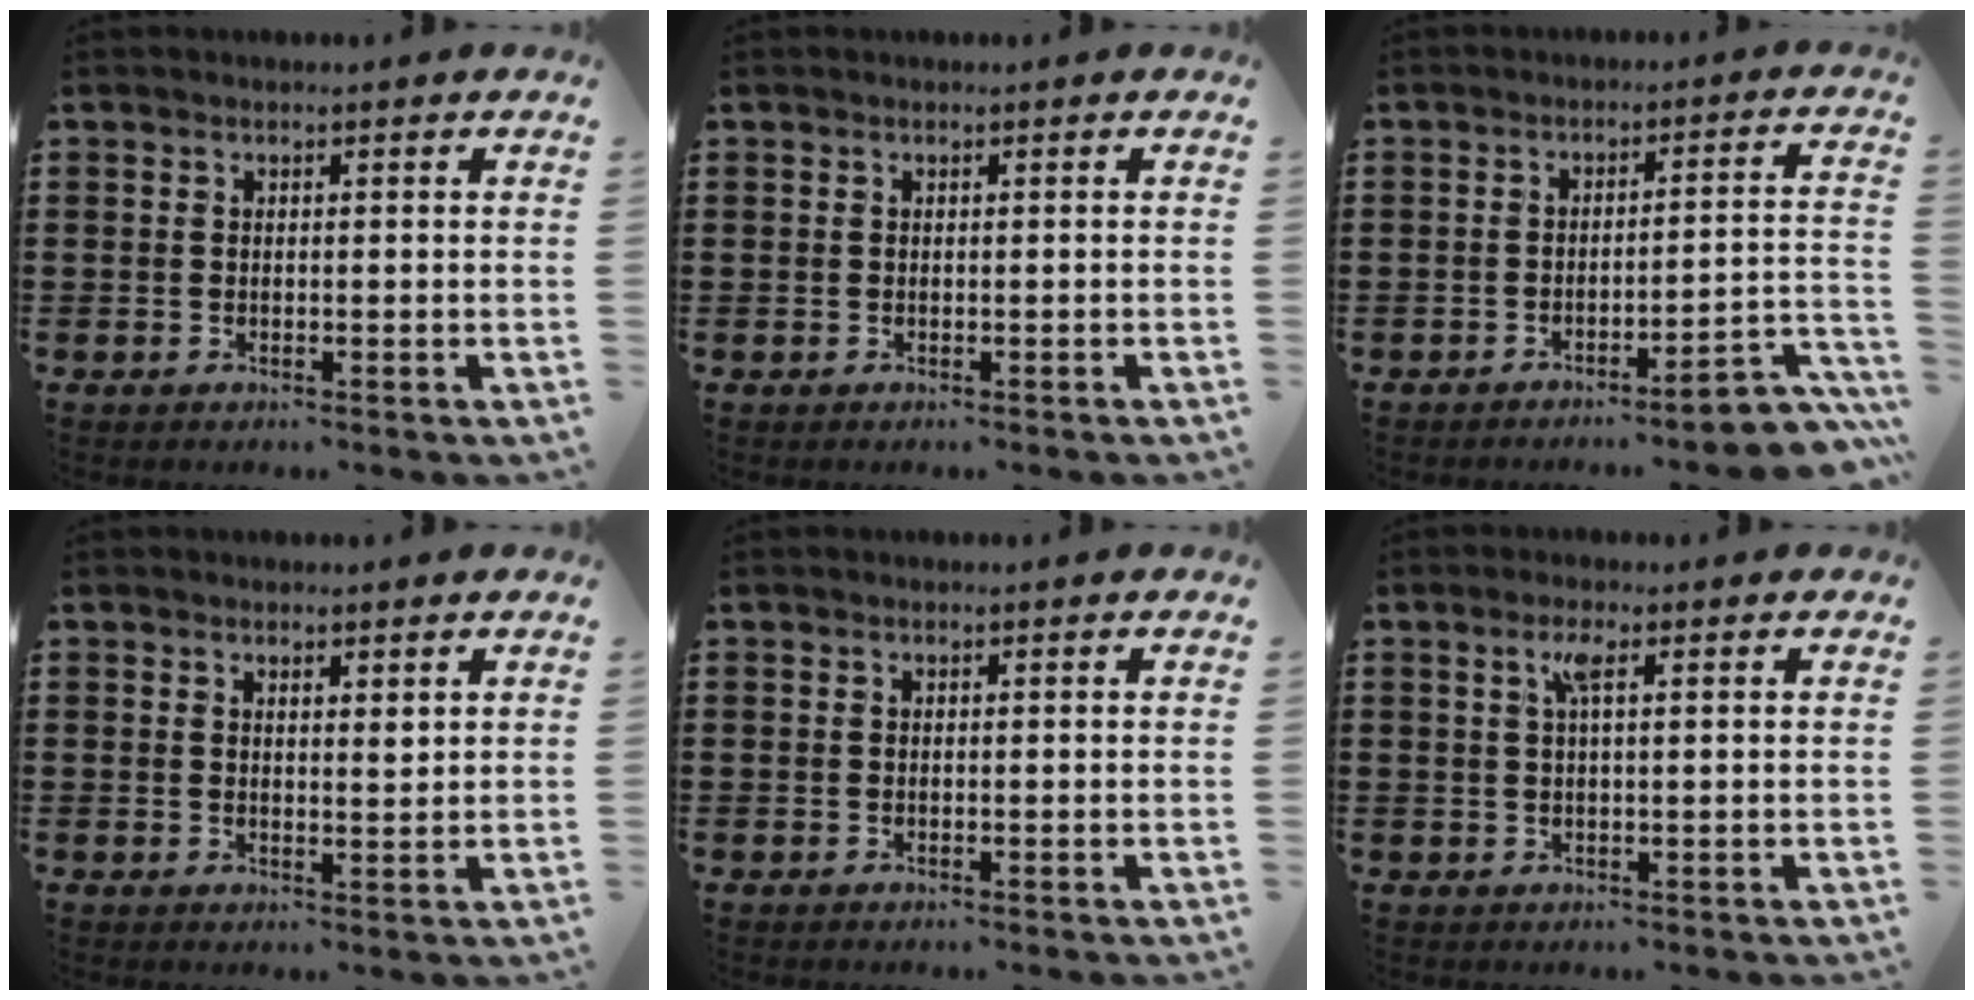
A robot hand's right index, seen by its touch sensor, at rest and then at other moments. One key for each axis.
{"total": 0.0}
{"total": 5.3, "fx": -4.4, "fy": 0.4, "fz": 3.0, "tx": -0.048, "ty": -0.012, "tz": -0.082}
{"total": 1.5, "fx": 1.2, "fy": 0.4, "fz": 0.8, "tx": -0.009, "ty": -0.001, "tz": 0.020}
{"total": 0.0}
{"total": 2.5, "fx": 1.0, "fy": 0.3, "fz": 2.3, "tx": -0.049, "ty": 0.005, "tz": 0.014}